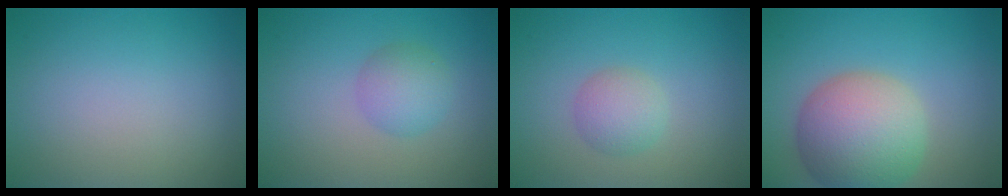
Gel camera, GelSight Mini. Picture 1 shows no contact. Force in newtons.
{"total": 2.7, "press": 2.7, "slide": 0.1}
{"total": 2.3, "press": 2.3, "slide": 0.1}
{"total": 8.5, "press": 8.5, "slide": 0.4}